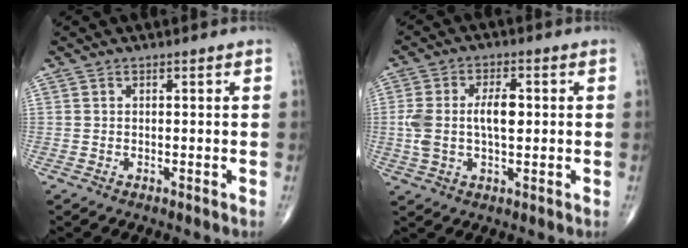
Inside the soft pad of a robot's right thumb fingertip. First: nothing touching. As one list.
[{"total": 8.8, "force": [0.5, 4.4, 7.6], "torque": [-0.157, 0.014, 0.012]}]